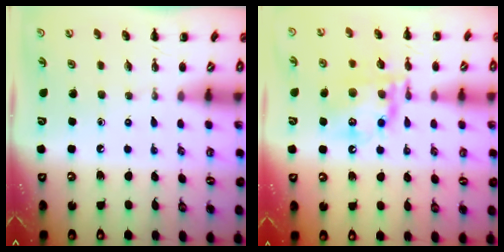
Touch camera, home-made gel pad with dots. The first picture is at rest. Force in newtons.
{"total": 16.3, "press": 16.1, "slide": 2.5}